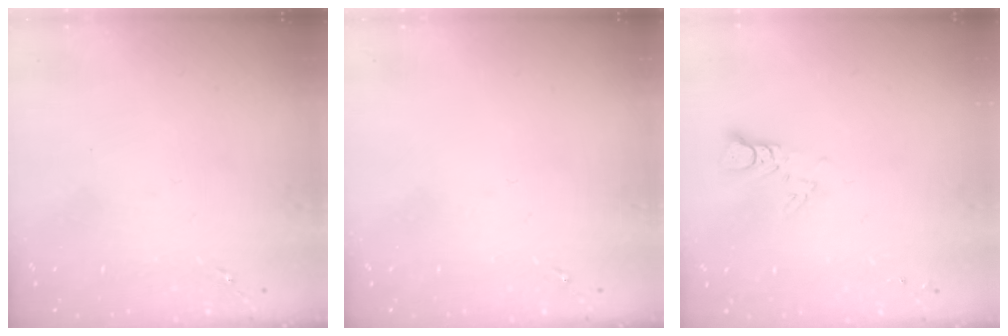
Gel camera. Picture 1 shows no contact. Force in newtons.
{"total": 0.0}
{"total": 3.2, "press": 3.2, "slide": 0.0}